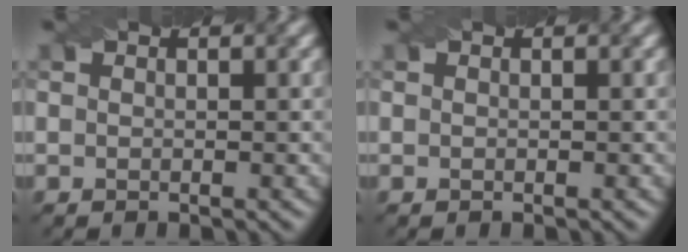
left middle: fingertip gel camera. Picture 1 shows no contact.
{"total": 0.0}